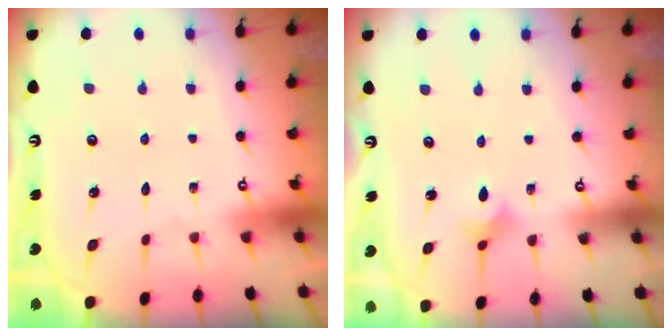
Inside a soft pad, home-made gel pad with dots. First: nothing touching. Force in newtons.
{"total": 3.2, "press": 3.2, "slide": 0.2}